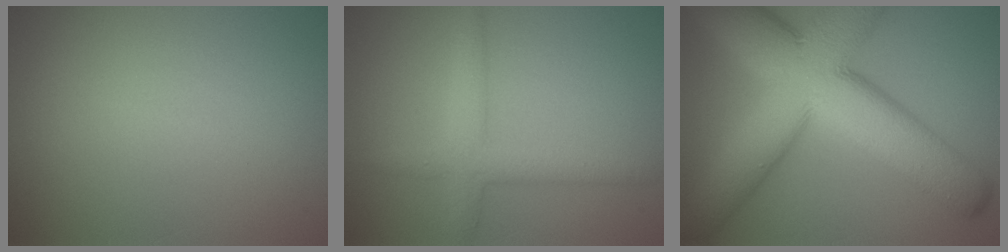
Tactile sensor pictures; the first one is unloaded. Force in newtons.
{"total": 3.0, "press": 3.0, "slide": 0.1}
{"total": 13.8, "press": 13.8, "slide": 0.8}